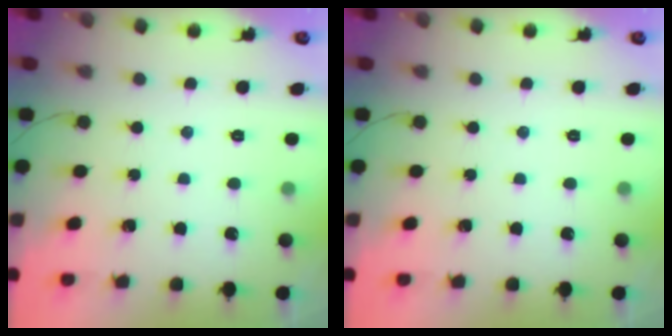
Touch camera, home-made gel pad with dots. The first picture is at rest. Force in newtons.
{"total": 0.0}